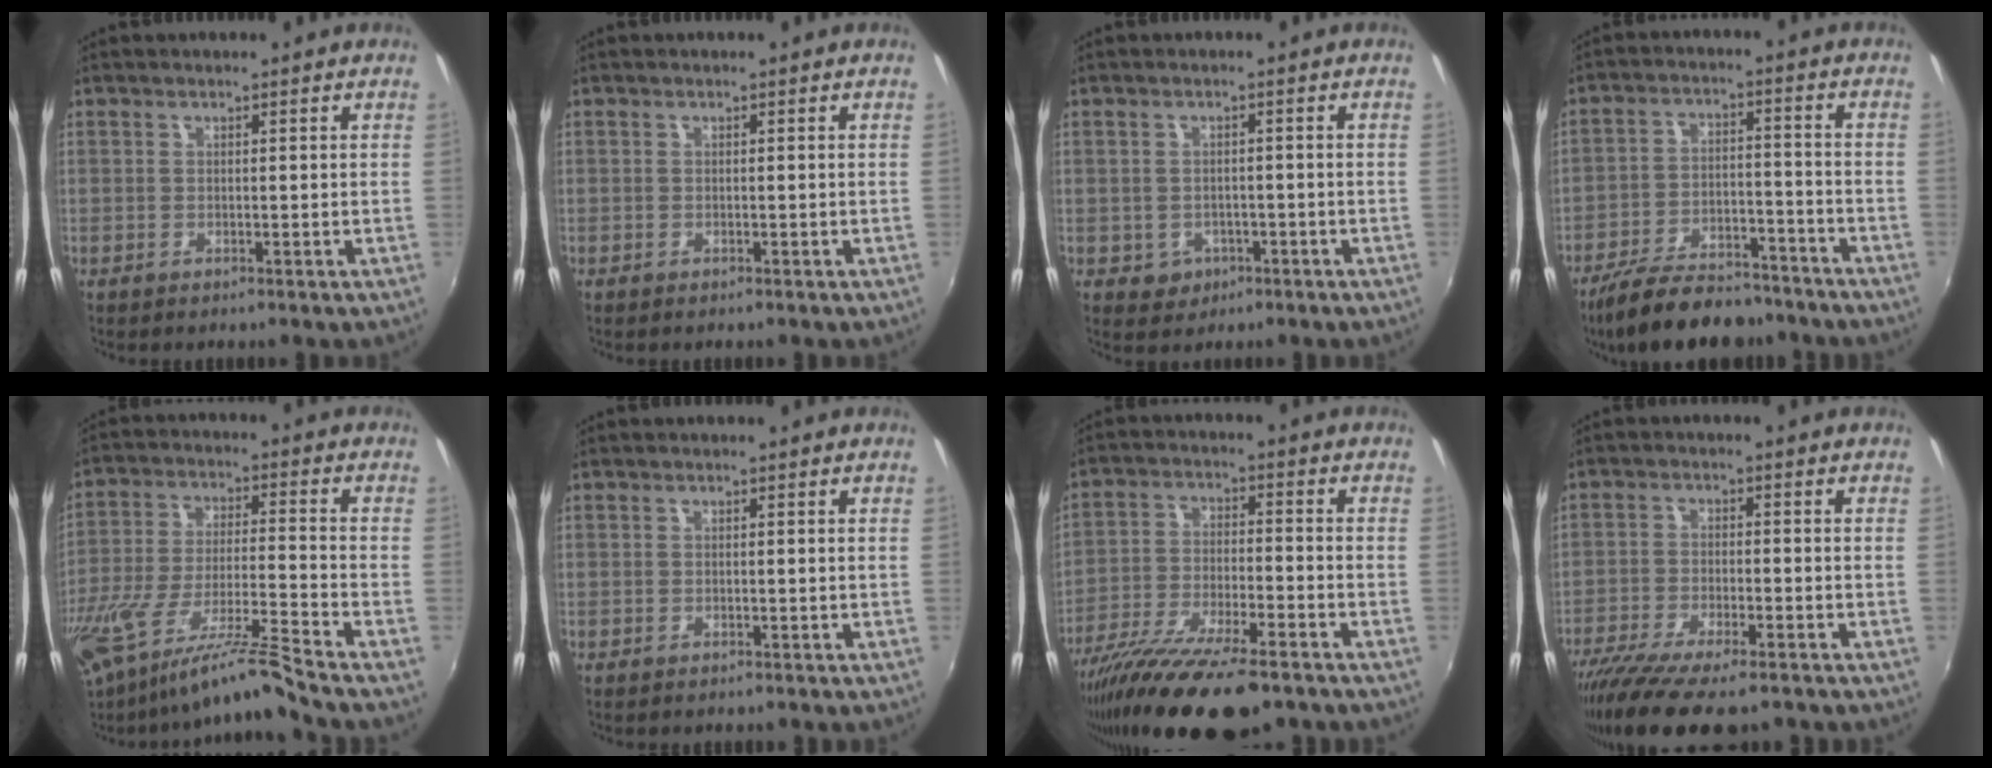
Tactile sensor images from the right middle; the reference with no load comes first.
{"total": 0.0}
{"total": 3.5, "force": [-1.0, 3.3, 0.9], "torque": [-0.027, 0.004, -0.005]}
{"total": 16.7, "force": [-13.8, 5.6, 7.5], "torque": [-0.154, -0.009, -0.206]}
{"total": 16.0, "force": [-13.2, -1.4, 8.9], "torque": [-0.165, -0.035, -0.234]}
{"total": 0.7, "force": [-0.6, 0.1, 0.3], "torque": [-0.006, -0.003, -0.007]}
{"total": 18.3, "force": [-14.0, 3.8, 11.1], "torque": [-0.218, -0.053, -0.240]}
{"total": 15.0, "force": [-11.9, 3.2, 8.5], "torque": [-0.177, -0.048, -0.196]}